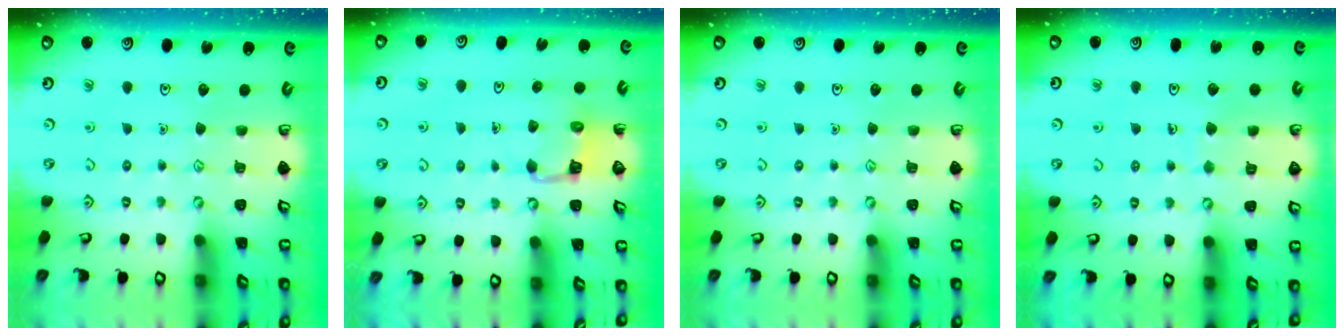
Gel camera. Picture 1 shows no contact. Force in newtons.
{"total": 2.8, "press": 2.8, "slide": 0.2}
{"total": 0.0}
{"total": 3.9, "press": 3.9, "slide": 0.3}